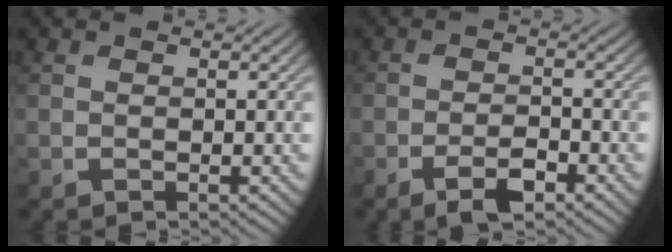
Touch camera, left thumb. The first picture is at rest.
{"total": 3.3, "force": [-2.1, 0.9, 2.3], "torque": [-0.046, 0.003, -0.043]}